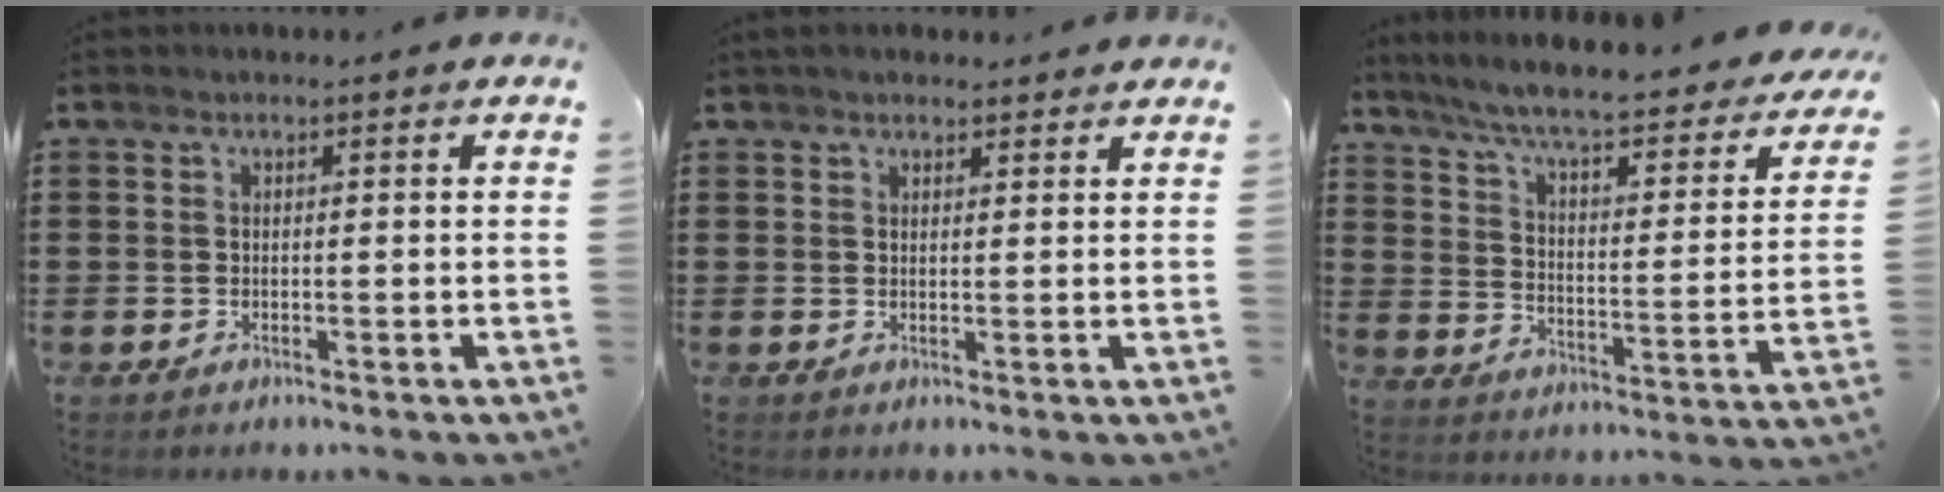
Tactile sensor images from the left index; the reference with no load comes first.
{"total": 1.9, "force": [1.8, 0.4, 0.6], "torque": [-0.014, 0.004, 0.035]}
{"total": 6.6, "force": [5.5, 0.0, 3.7], "torque": [-0.095, -0.046, 0.088]}